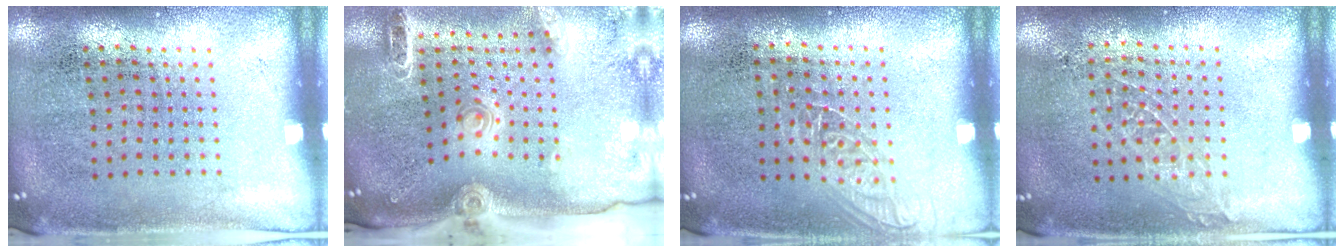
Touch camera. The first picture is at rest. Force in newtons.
{"total": 2.5, "press": 2.0, "slide": 1.5}
{"total": 1.1, "press": 1.0, "slide": 0.5}
{"total": 0.8, "press": 0.8, "slide": 0.0}